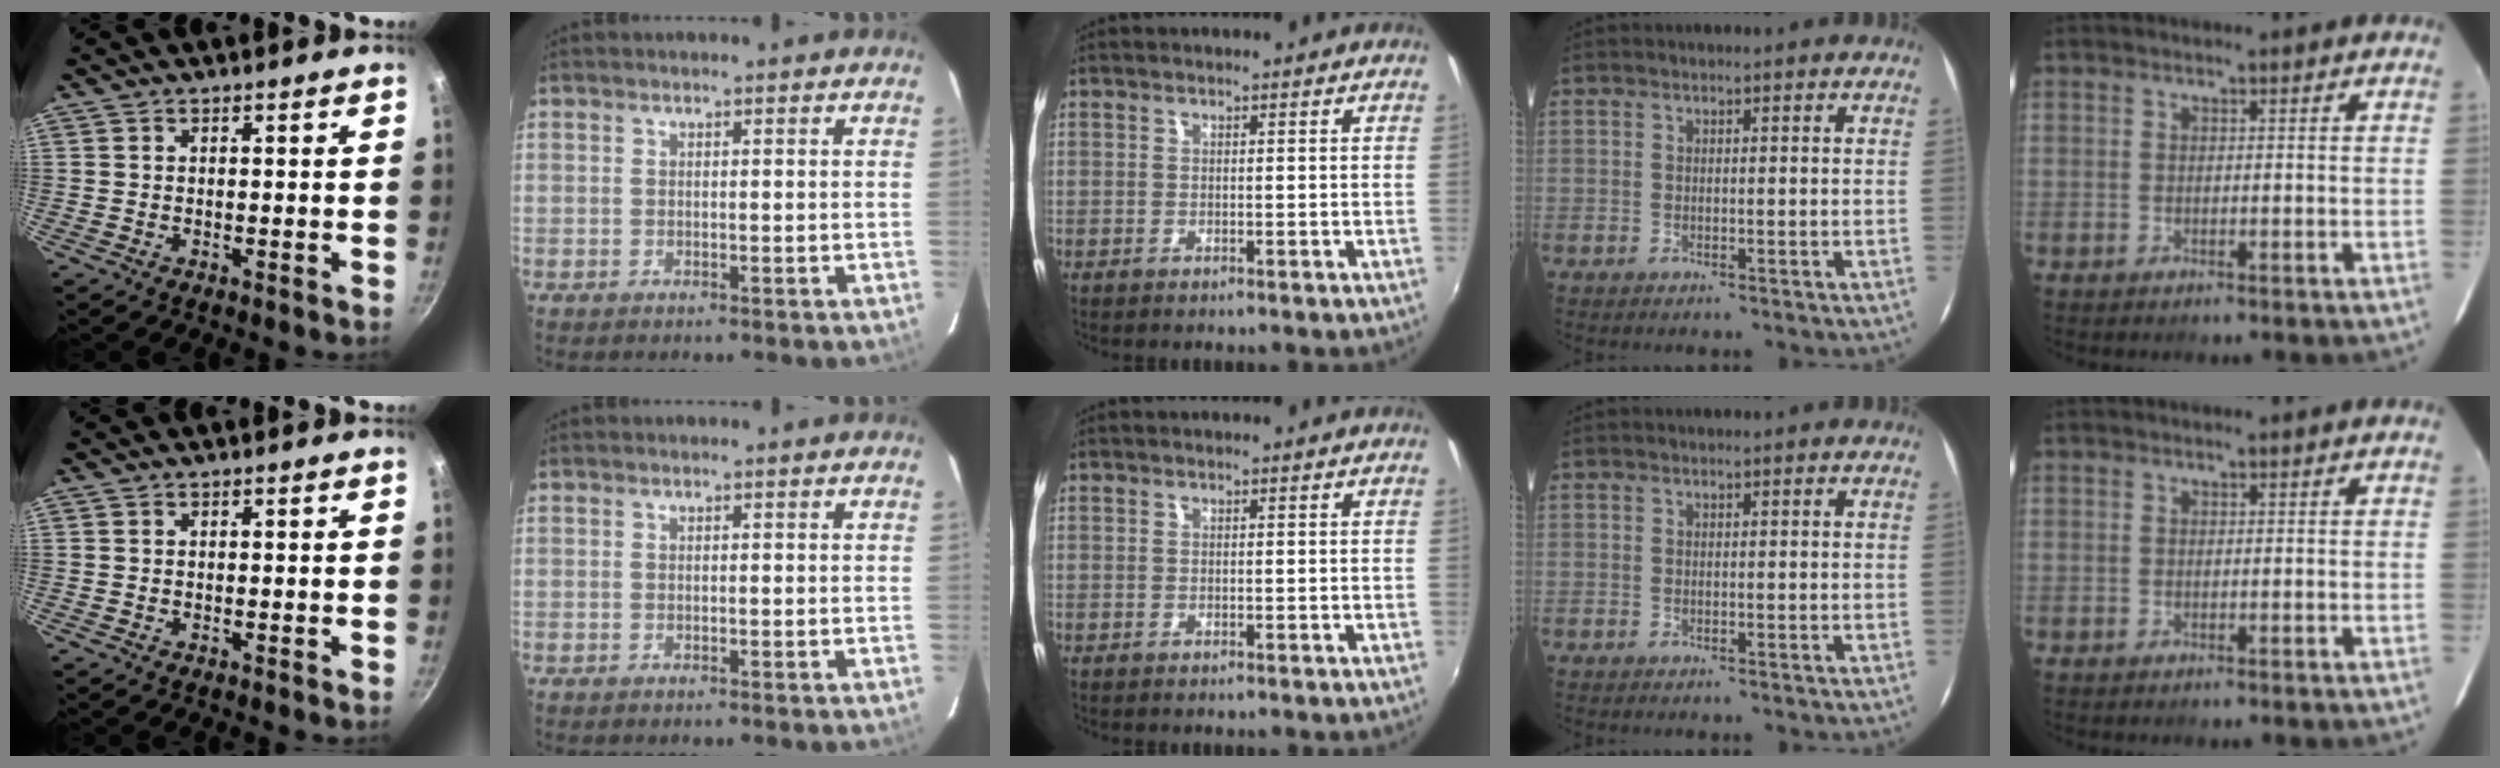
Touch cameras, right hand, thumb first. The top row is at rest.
{}